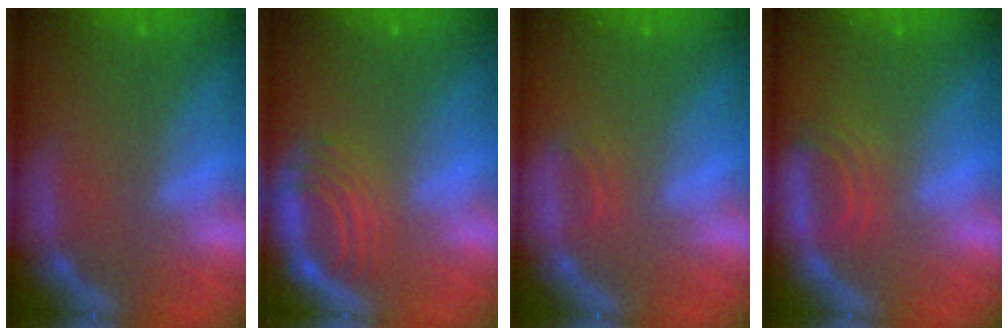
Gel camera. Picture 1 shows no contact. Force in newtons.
{"total": 5.0}
{"total": 0.9}
{"total": 2.9}